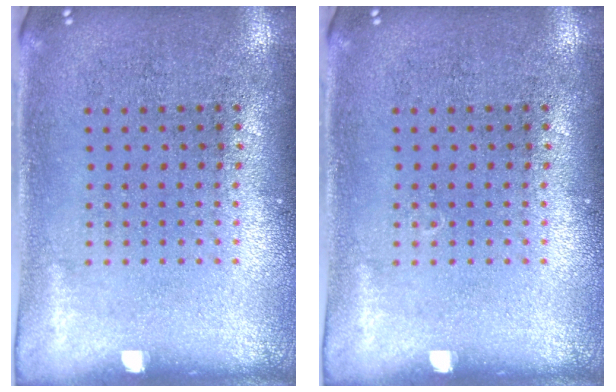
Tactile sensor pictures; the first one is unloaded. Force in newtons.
{"total": 0.0}